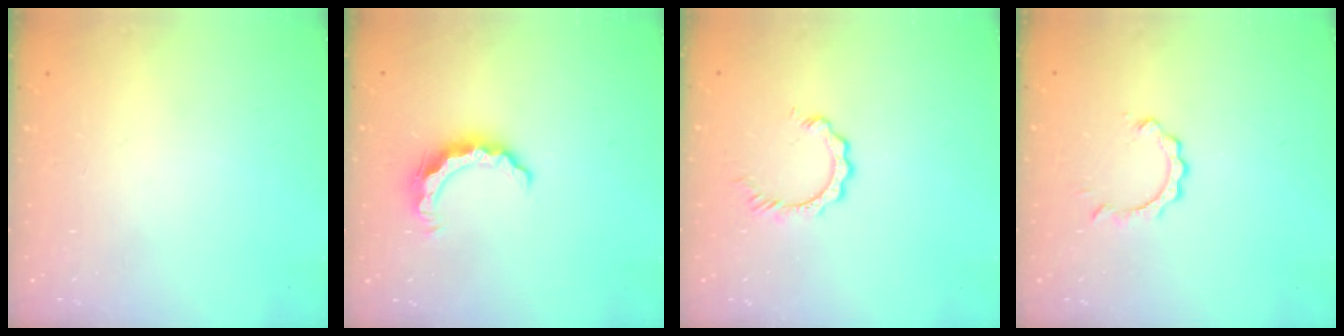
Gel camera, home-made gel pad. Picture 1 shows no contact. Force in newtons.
{"total": 8.3, "press": 8.3, "slide": 0.3}
{"total": 2.8, "press": 2.7, "slide": 0.4}
{"total": 2.7, "press": 2.6, "slide": 0.3}